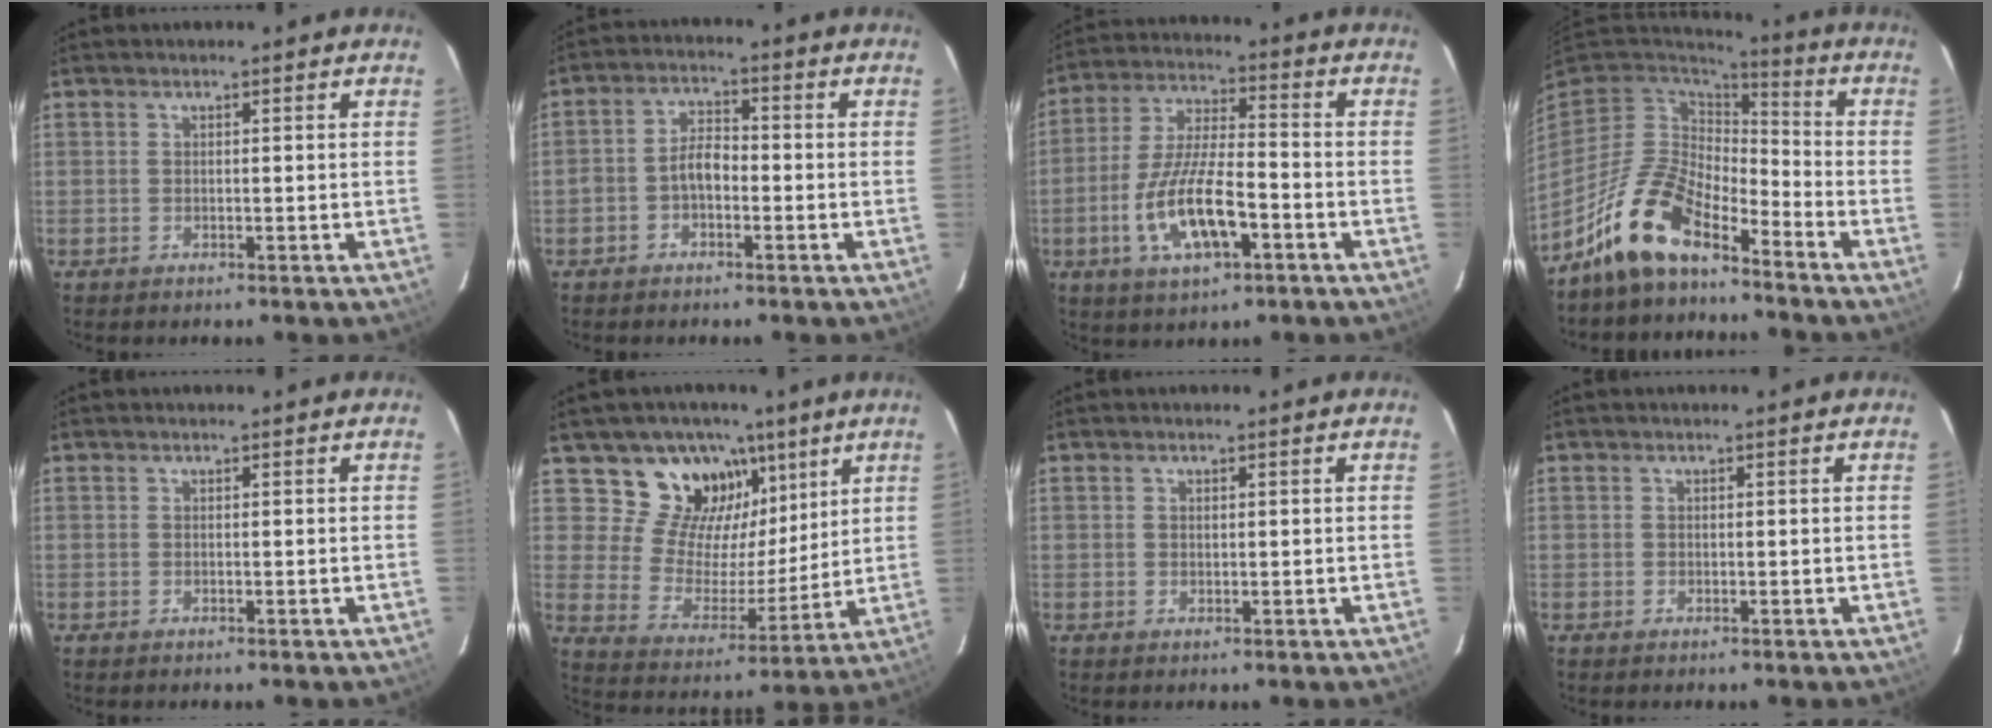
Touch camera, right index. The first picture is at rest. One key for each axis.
{"total": 4.1, "fx": -1.7, "fy": 2.3, "fz": 2.9, "tx": -0.059, "ty": 0.015, "tz": -0.034}
{"total": 13.5, "fx": -5.1, "fy": 4.5, "fz": 11.6, "tx": -0.242, "ty": -0.010, "tz": -0.090}
{"total": 13.0, "fx": -9.6, "fy": 5.0, "fz": 7.2, "tx": -0.147, "ty": 0.007, "tz": -0.187}
{"total": 0.0}
{"total": 14.8, "fx": 9.2, "fy": 10.2, "fz": 5.4, "tx": -0.101, "ty": -0.003, "tz": 0.169}
{"total": 0.6, "fx": 0.3, "fy": 0.5, "fz": 0.2, "tx": -0.004, "ty": 0.002, "tz": 0.006}
{"total": 0.0}